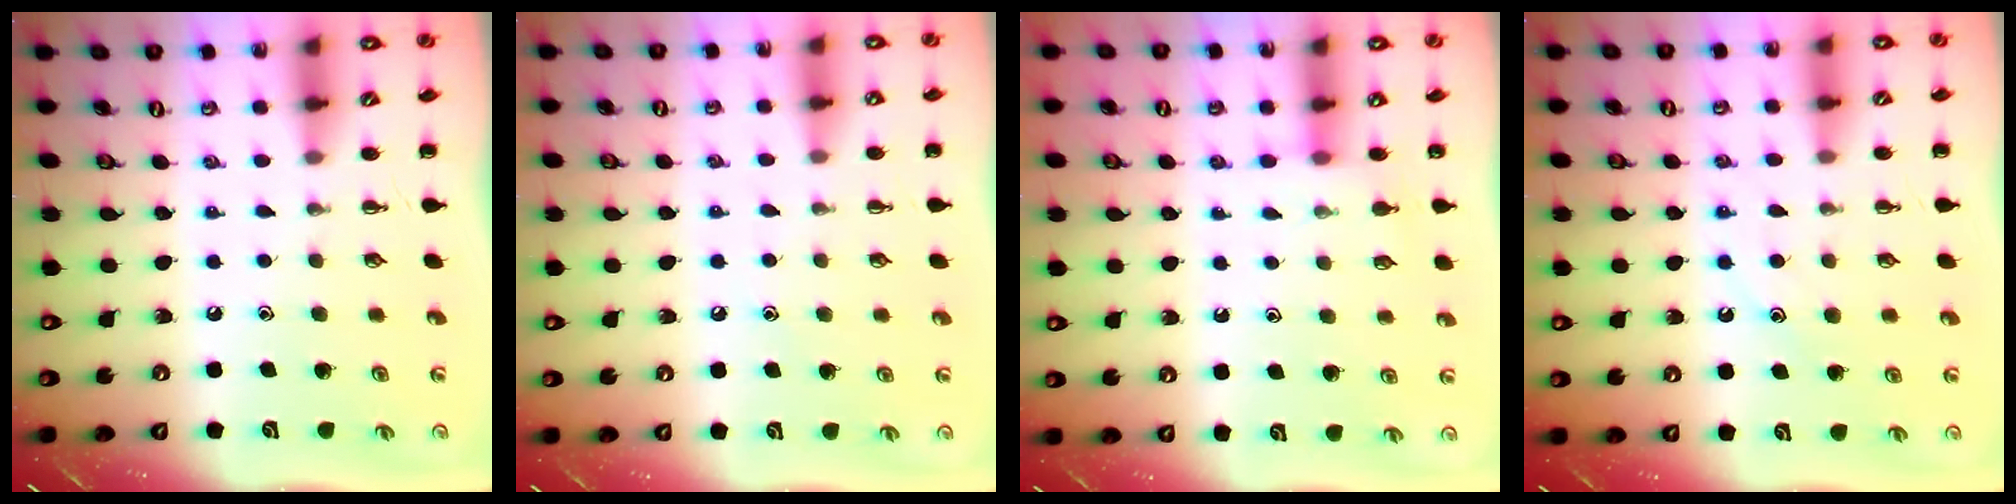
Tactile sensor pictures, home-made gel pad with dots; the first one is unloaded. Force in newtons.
{"total": 4.7, "press": 4.5, "slide": 1.4}
{"total": 4.8, "press": 4.6, "slide": 1.4}
{"total": 10.8, "press": 10.8, "slide": 1.1}